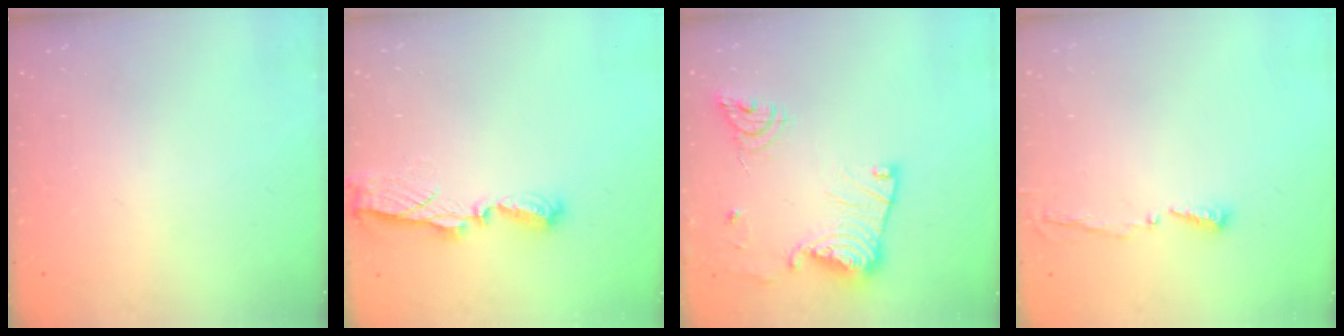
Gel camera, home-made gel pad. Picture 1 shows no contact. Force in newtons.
{"total": 6.7, "press": 6.7, "slide": 0.2}
{"total": 17.8, "press": 17.8, "slide": 1.6}
{"total": 3.4, "press": 3.4, "slide": 0.4}